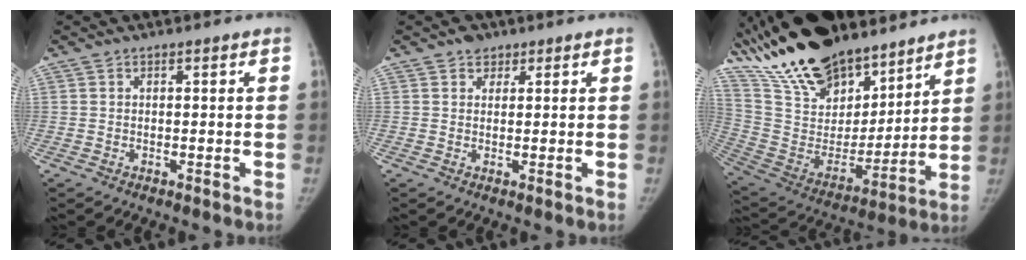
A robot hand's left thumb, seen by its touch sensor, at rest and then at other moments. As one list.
[{"total": 2.1, "force": [1.4, 1.5, 0.3], "torque": [0.007, -0.005, 0.019]}, {"total": 28.7, "force": [22.8, 11.8, 12.9], "torque": [-0.222, -0.076, 0.404]}]